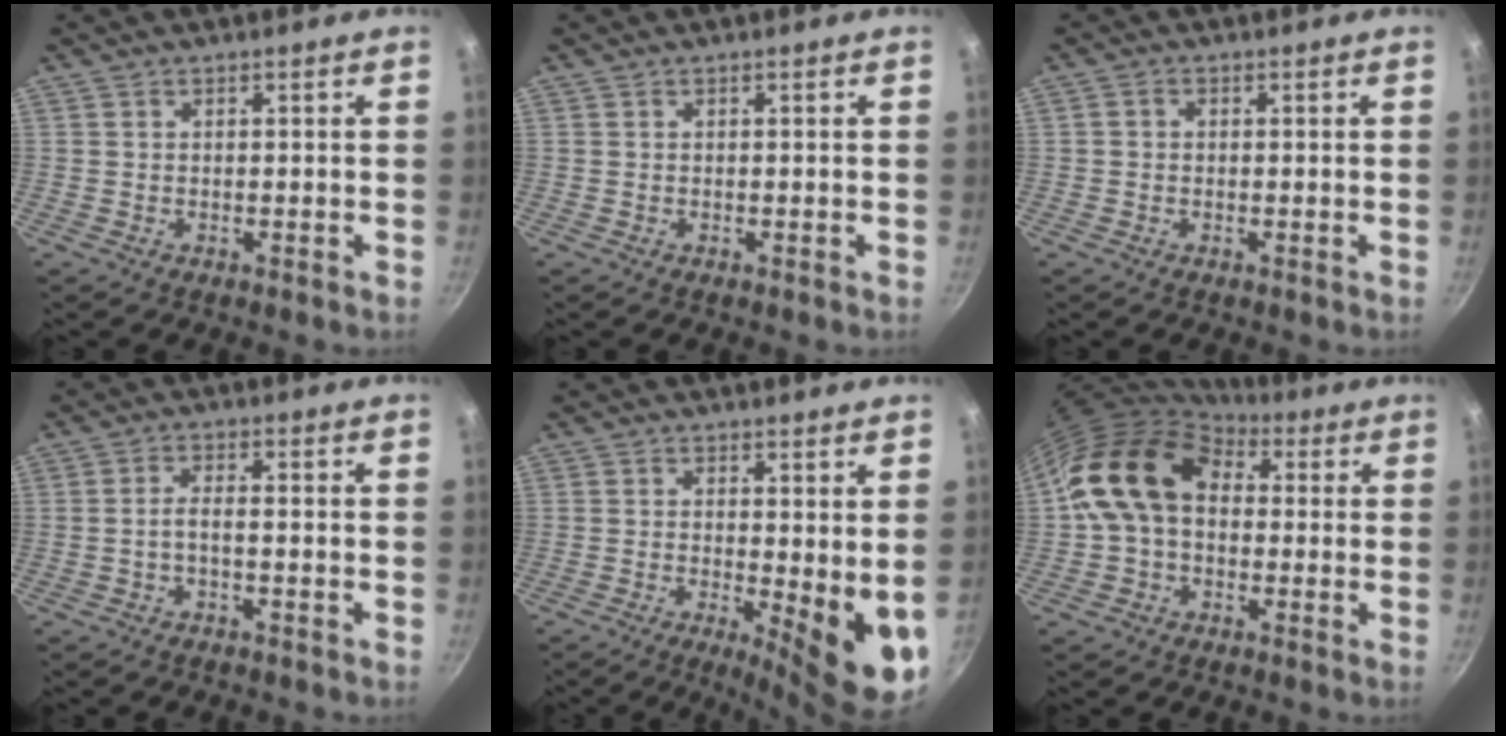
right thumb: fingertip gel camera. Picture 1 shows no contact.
{"total": 0.0}
{"total": 1.2, "force": [-0.1, 1.0, 0.6], "torque": [-0.011, 0.006, -0.002]}
{"total": 2.5, "force": [-1.0, 0.7, 2.2], "torque": [-0.053, 0.014, -0.024]}
{"total": 10.2, "force": [-0.9, 2.7, 9.8], "torque": [-0.117, -0.016, -0.006]}
{"total": 14.1, "force": [2.2, 10.3, 9.3], "torque": [-0.131, 0.025, 0.023]}